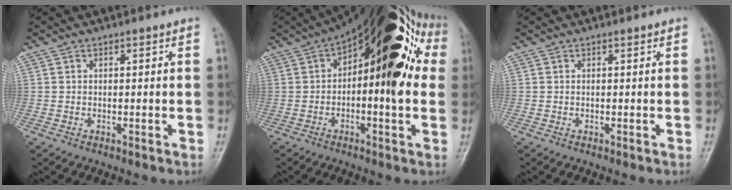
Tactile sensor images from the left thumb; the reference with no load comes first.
{"total": 24.2, "force": [4.4, 10.2, 21.5], "torque": [-0.287, 0.042, 0.053]}
{"total": 0.0}